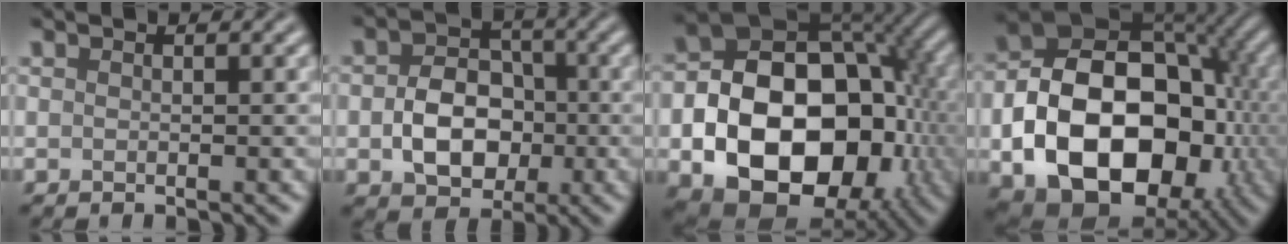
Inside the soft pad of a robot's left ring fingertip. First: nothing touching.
{"total": 5.8, "force": [-1.1, 4.4, 3.7], "torque": [-0.062, -0.003, -0.016]}
{"total": 17.0, "force": [-4.3, 11.8, 11.5], "torque": [-0.161, -0.022, -0.066]}
{"total": 16.6, "force": [-4.0, 11.6, 11.2], "torque": [-0.179, -0.024, -0.067]}